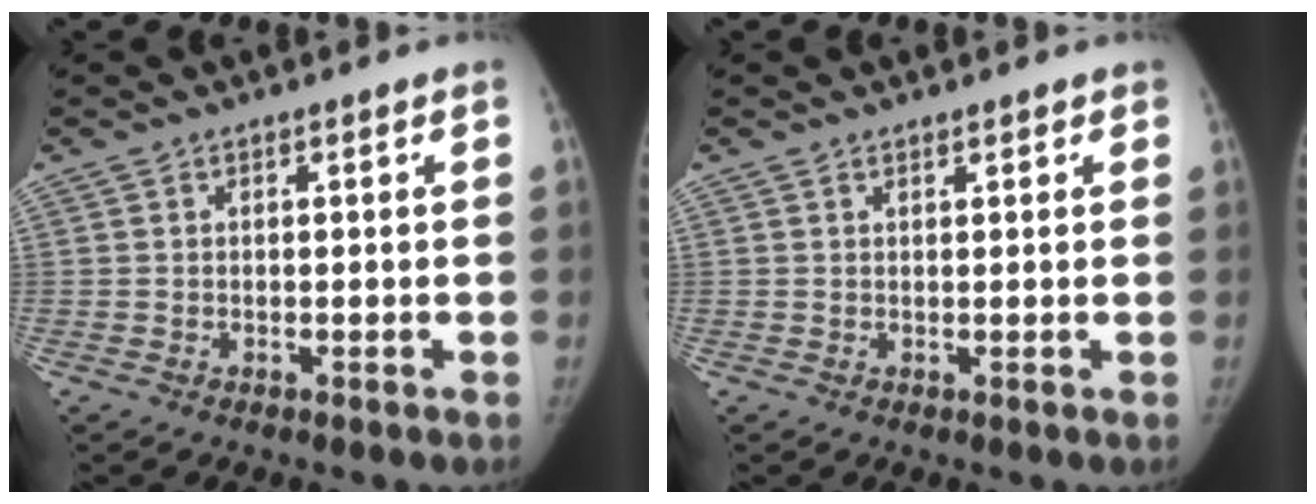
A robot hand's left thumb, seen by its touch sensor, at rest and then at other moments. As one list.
[{"total": 1.4, "force": [1.1, 0.5, 0.6], "torque": [-0.004, -0.005, 0.014]}]